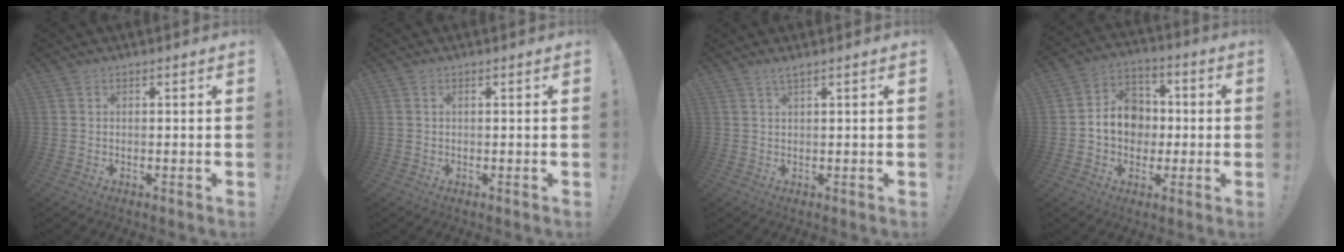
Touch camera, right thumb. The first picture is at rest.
{"total": 0.5, "force": [0.3, 0.2, 0.4], "torque": [-0.015, 0.003, 0.007]}
{"total": 1.6, "force": [1.1, -0.2, 1.1], "torque": [-0.029, 0.001, 0.020]}
{"total": 12.0, "force": [-0.8, 10.5, 5.9], "torque": [-0.092, 0.015, -0.006]}